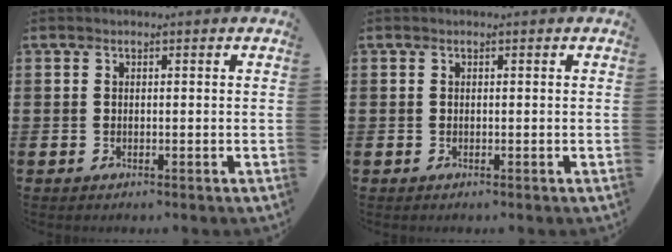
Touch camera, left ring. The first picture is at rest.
{"total": 0.0}